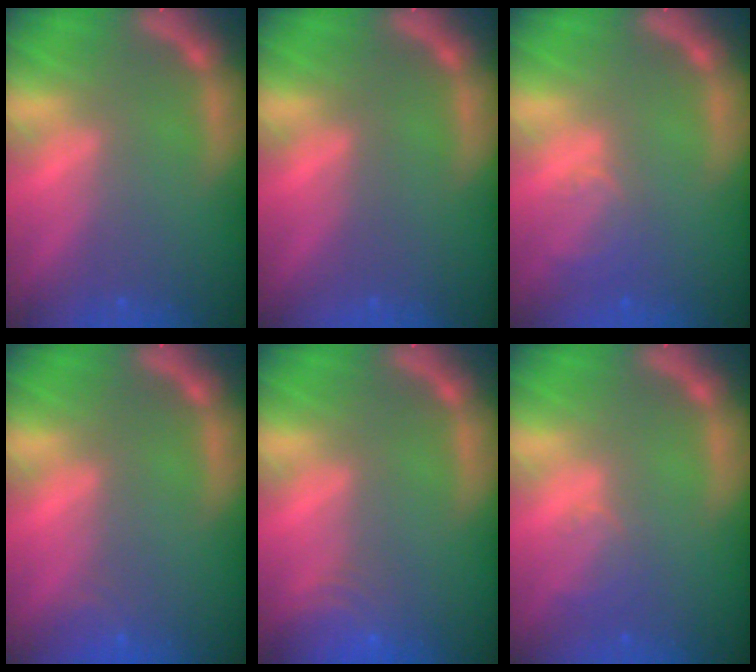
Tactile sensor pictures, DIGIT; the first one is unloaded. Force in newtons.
{"total": 0.0}
{"total": 2.5}
{"total": 1.4}
{"total": 4.5}
{"total": 2.0}